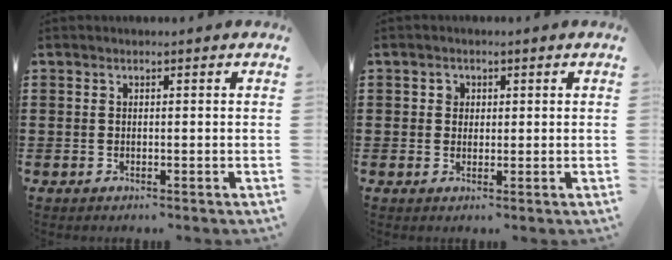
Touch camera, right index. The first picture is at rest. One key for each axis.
{"total": 1.5, "fx": 0.4, "fy": 1.3, "fz": 0.4, "tx": -0.014, "ty": 0.007, "tz": 0.007}